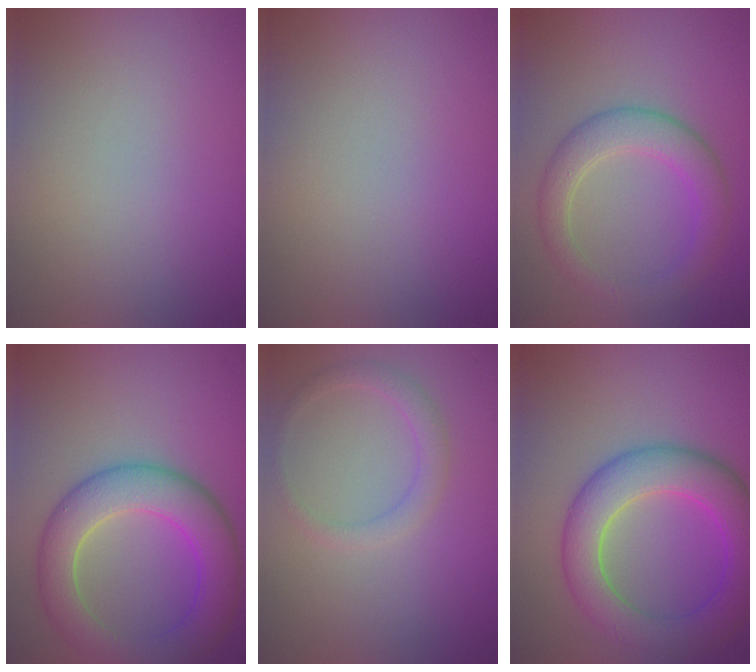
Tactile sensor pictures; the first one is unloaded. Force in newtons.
{"total": 0.0}
{"total": 4.2, "press": 4.2, "slide": 0.1}
{"total": 7.3, "press": 7.3, "slide": 0.1}
{"total": 1.7, "press": 1.7, "slide": 0.2}
{"total": 7.6, "press": 7.6, "slide": 0.3}